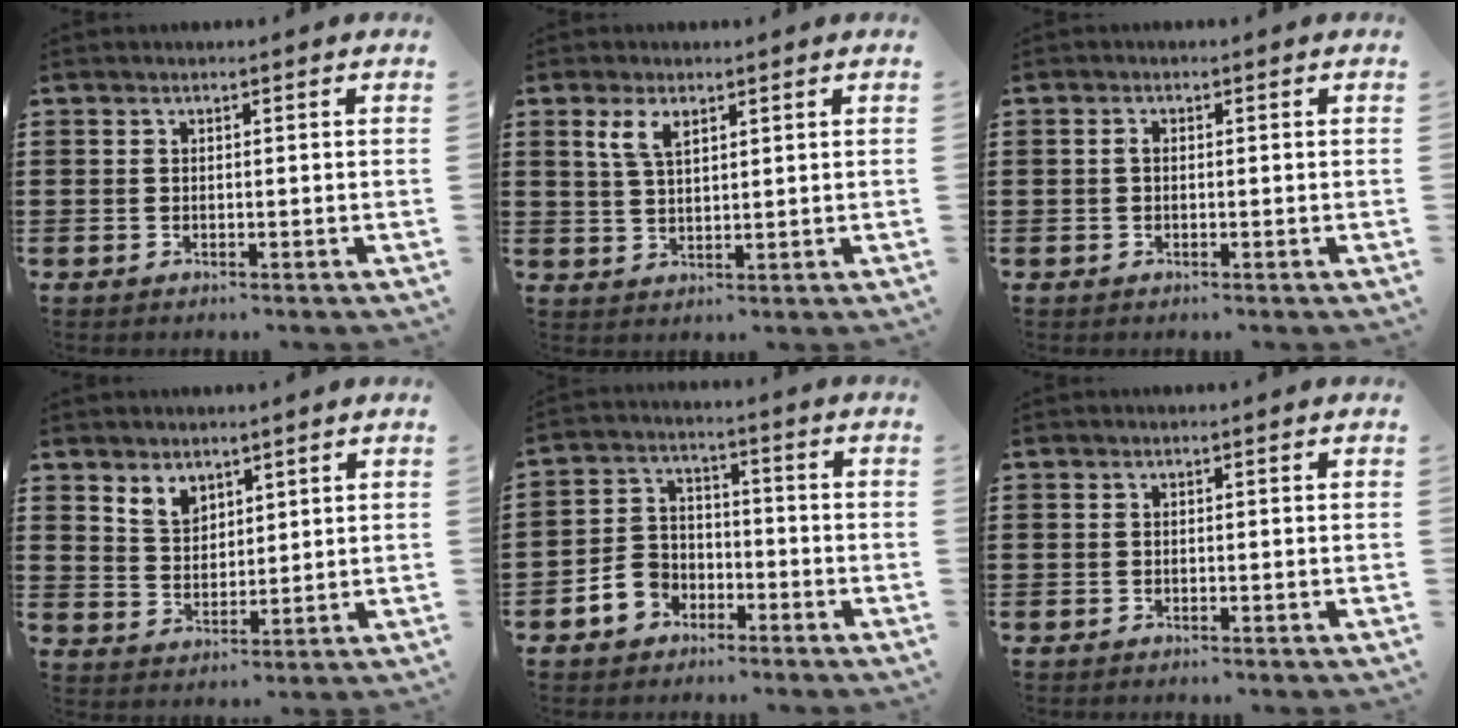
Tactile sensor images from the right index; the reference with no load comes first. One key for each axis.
{"total": 3.8, "fx": 2.0, "fy": 1.6, "fz": 2.8, "tx": -0.061, "ty": 0.007, "tz": 0.035}
{"total": 1.1, "fx": -0.1, "fy": 0.6, "fz": 0.9, "tx": -0.018, "ty": 0.002, "tz": -0.003}
{"total": 4.1, "fx": 3.2, "fy": 2.4, "fz": 0.9, "tx": -0.029, "ty": 0.003, "tz": 0.062}
{"total": 5.5, "fx": -3.2, "fy": 4.2, "fz": 1.6, "tx": -0.055, "ty": 0.015, "tz": -0.066}
{"total": 0.0}